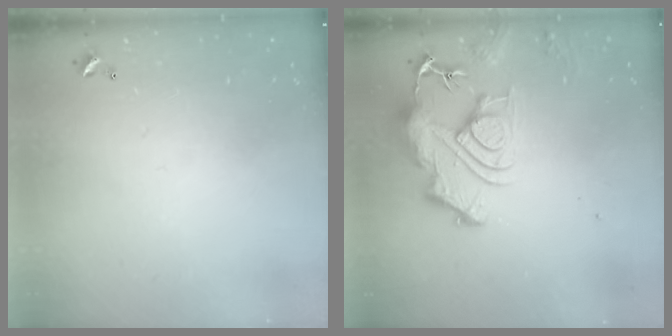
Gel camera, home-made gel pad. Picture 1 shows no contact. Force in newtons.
{"total": 12.2, "press": 12.1, "slide": 1.4}